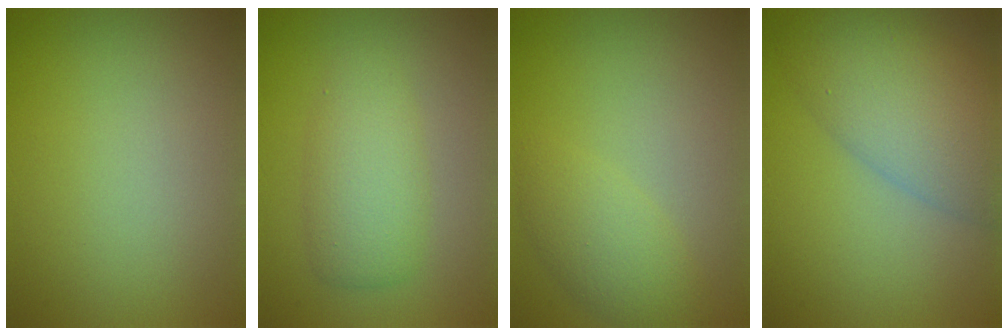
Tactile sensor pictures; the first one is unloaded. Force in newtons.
{"total": 3.7, "press": 3.7, "slide": 0.1}
{"total": 2.8, "press": 2.8, "slide": 0.1}
{"total": 7.6, "press": 7.6, "slide": 0.4}